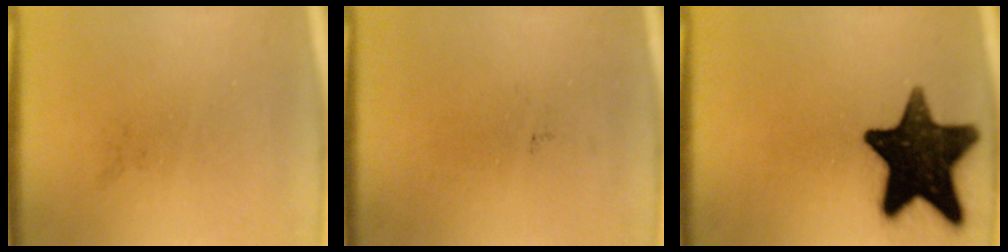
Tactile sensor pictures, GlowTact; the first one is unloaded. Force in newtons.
{"total": 0.0}
{"total": 16.8}